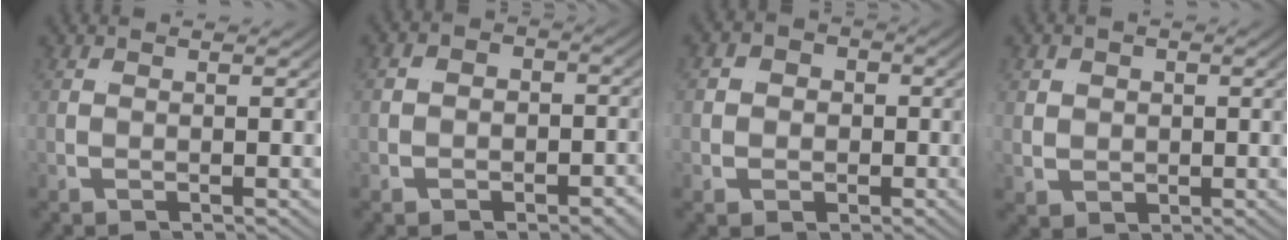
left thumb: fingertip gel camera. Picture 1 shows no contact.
{"total": 5.8, "force": [-1.0, 5.0, 2.9], "torque": [-0.049, -0.025, -0.010]}
{"total": 9.1, "force": [0.9, 7.4, 5.2], "torque": [-0.083, -0.007, 0.009]}
{"total": 2.7, "force": [0.6, 2.4, 1.1], "torque": [-0.020, -0.008, 0.015]}